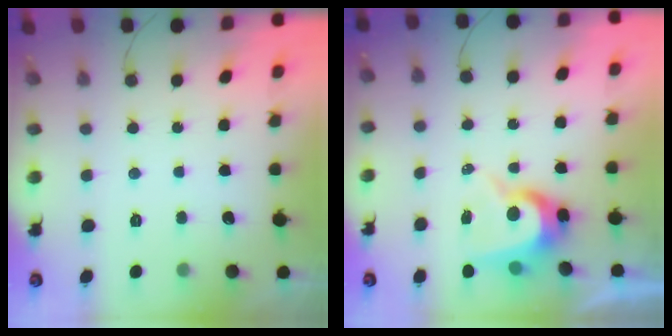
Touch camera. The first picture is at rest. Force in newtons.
{"total": 9.2, "press": 9.2, "slide": 0.6}